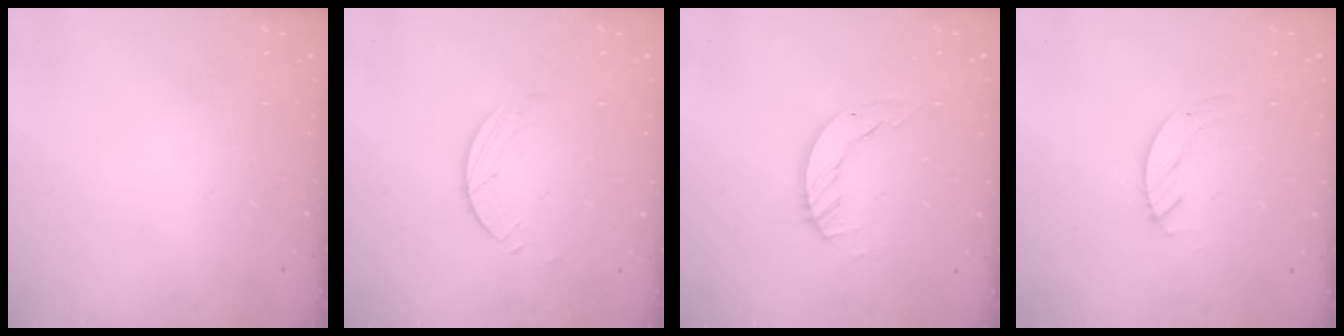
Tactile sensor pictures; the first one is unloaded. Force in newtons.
{"total": 1.7, "press": 1.7, "slide": 0.2}
{"total": 5.9, "press": 5.9, "slide": 0.4}
{"total": 2.1, "press": 2.1, "slide": 0.2}